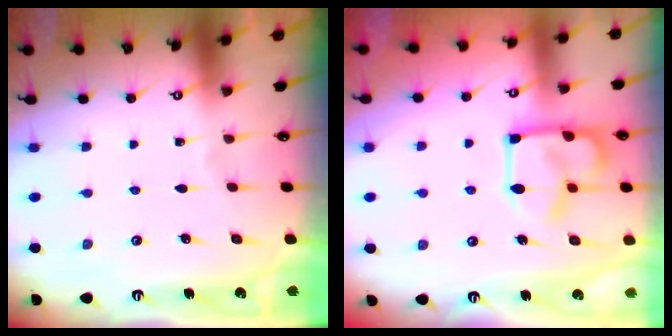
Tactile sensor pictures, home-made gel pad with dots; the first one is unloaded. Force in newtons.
{"total": 12.5, "press": 12.4, "slide": 1.4}